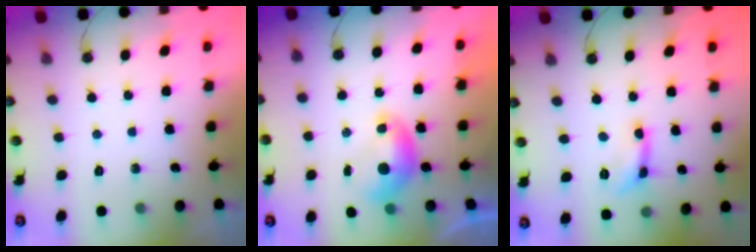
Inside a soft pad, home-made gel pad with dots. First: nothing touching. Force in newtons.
{"total": 0.0}
{"total": 2.0, "press": 2.0, "slide": 0.3}